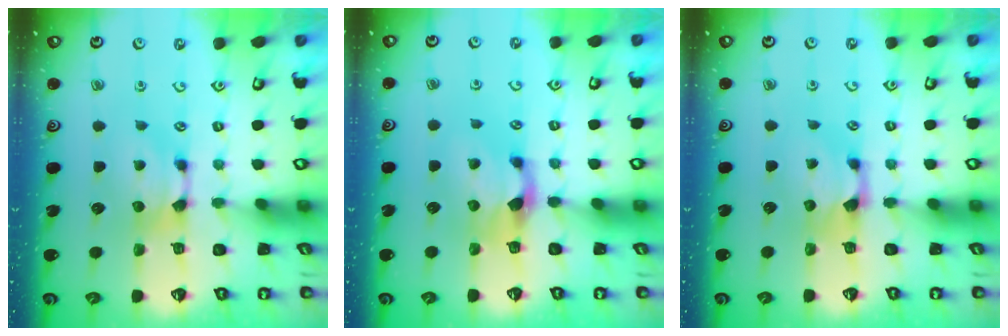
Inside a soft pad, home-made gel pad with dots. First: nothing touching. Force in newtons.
{"total": 1.9, "press": 1.4, "slide": 1.2}
{"total": 0.6, "press": 0.1, "slide": 0.6}